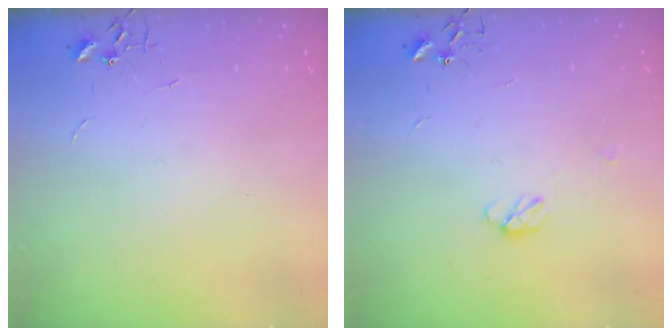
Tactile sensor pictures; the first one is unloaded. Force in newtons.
{"total": 4.3, "press": 4.3, "slide": 0.6}